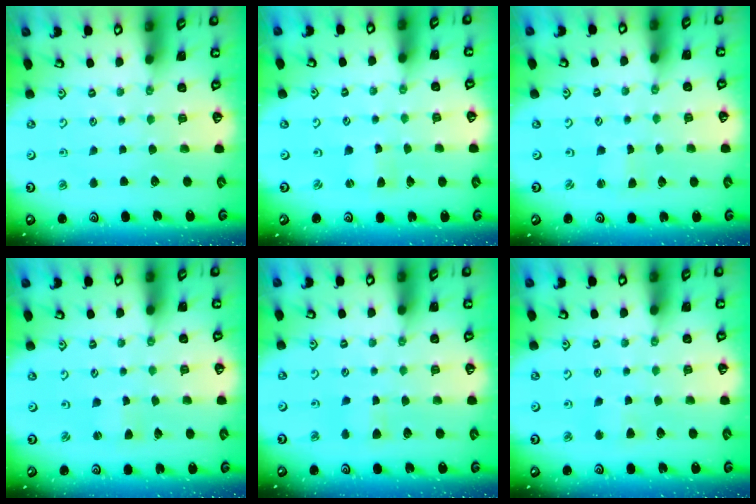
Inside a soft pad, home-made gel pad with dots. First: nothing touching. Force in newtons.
{"total": 1.0, "press": 1.0, "slide": 0.2}
{"total": 0.9, "press": 0.9, "slide": 0.1}
{"total": 1.7, "press": 1.7, "slide": 0.4}
{"total": 3.8, "press": 3.8, "slide": 0.5}
{"total": 2.5, "press": 2.5, "slide": 0.5}